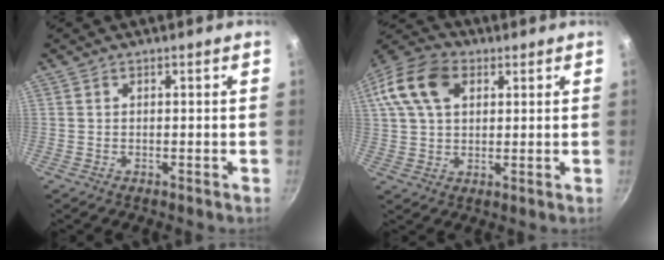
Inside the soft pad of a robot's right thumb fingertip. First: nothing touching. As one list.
[{"total": 14.8, "force": [5.0, 10.0, 9.8], "torque": [-0.188, 0.021, 0.079]}]